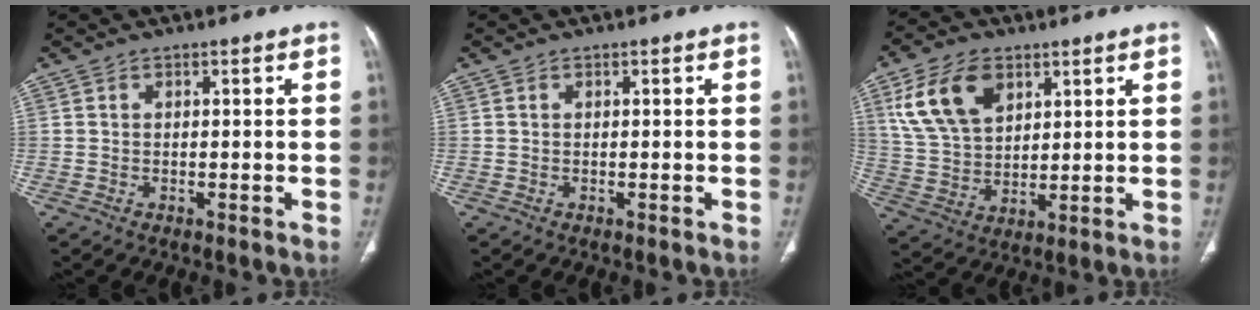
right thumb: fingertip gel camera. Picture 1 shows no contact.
{"total": 0.0}
{"total": 13.3, "force": [6.1, 8.2, 8.4], "torque": [-0.146, -0.014, 0.126]}